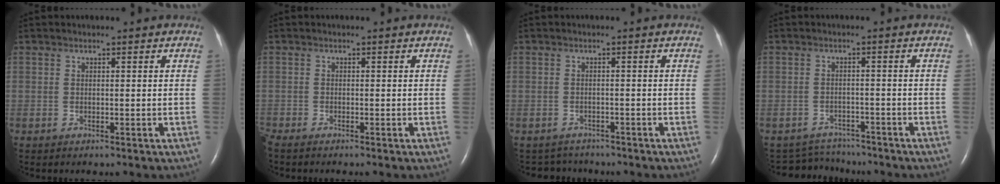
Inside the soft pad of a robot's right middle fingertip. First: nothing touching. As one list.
[{"total": 1.1, "force": [-1.0, -0.2, 0.4], "torque": [-0.014, -0.003, -0.023]}, {"total": 3.1, "force": [-2.8, 1.1, -0.5], "torque": [0.002, 0.000, -0.041]}, {"total": 5.1, "force": [-4.8, 1.1, -1.0], "torque": [0.006, 0.010, -0.073]}]